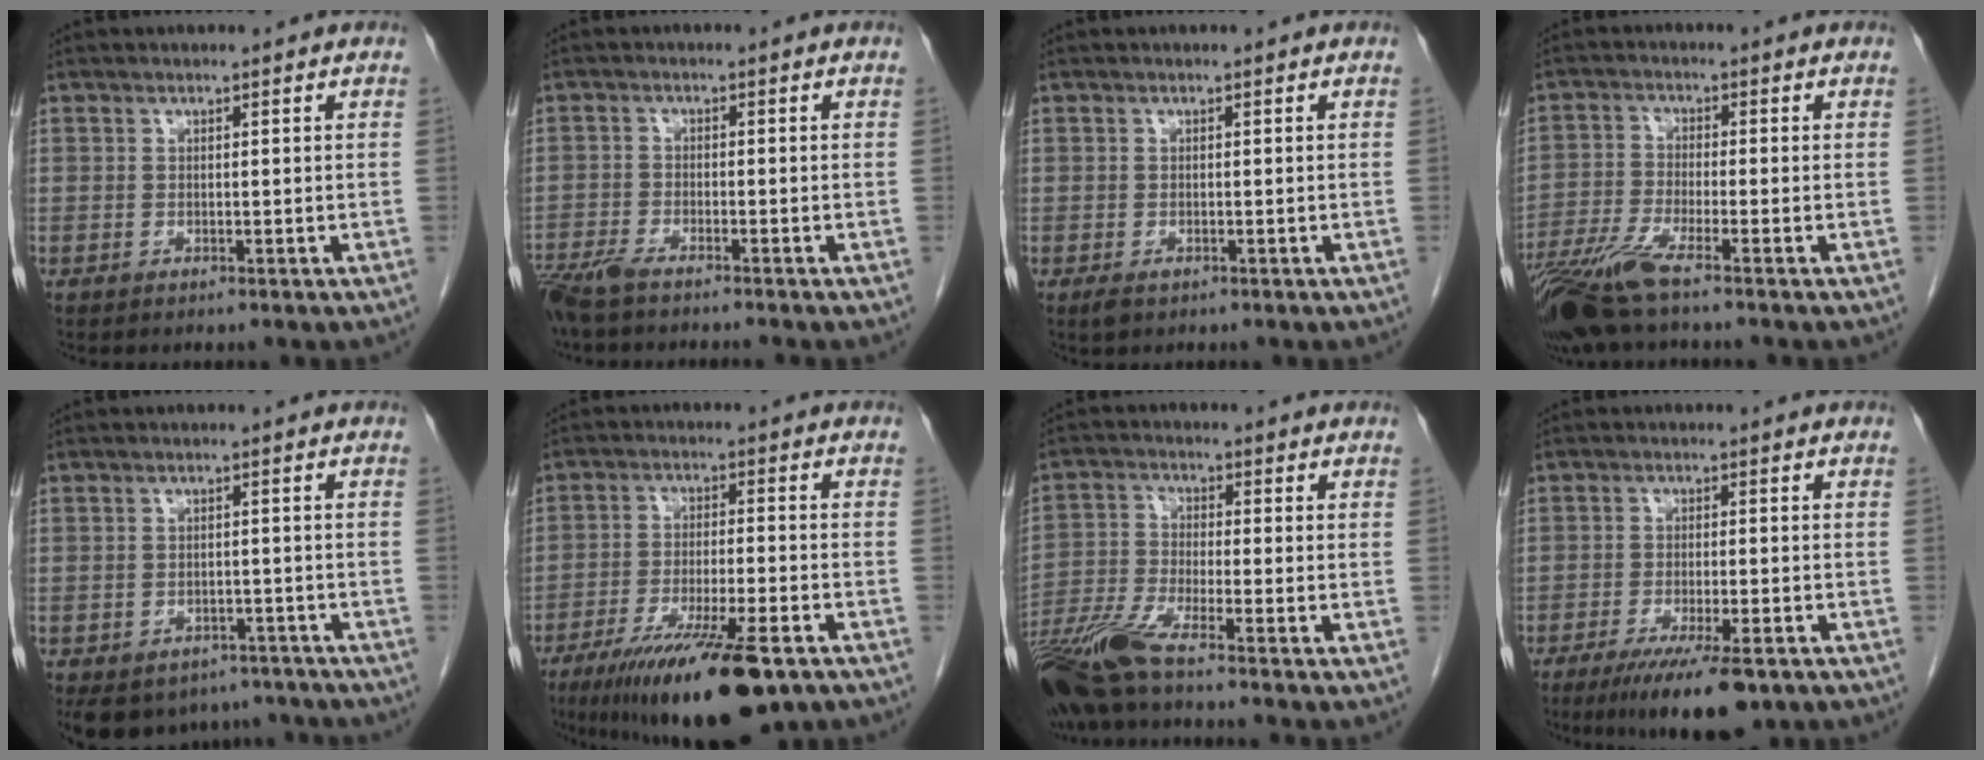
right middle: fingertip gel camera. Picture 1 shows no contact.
{"total": 6.1, "force": [-5.3, 0.3, 3.1], "torque": [-0.051, -0.016, -0.096]}
{"total": 1.3, "force": [-0.7, 0.6, 0.9], "torque": [-0.018, -0.002, -0.007]}
{"total": 8.0, "force": [-5.9, -0.1, 5.4], "torque": [-0.112, -0.024, -0.114]}
{"total": 12.2, "force": [-9.2, 7.4, 3.0], "torque": [-0.067, 0.010, -0.106]}
{"total": 16.6, "force": [-10.9, 2.6, 12.2], "torque": [-0.182, -0.036, -0.178]}
{"total": 9.4, "force": [-7.5, -0.7, 5.6], "torque": [-0.113, -0.033, -0.146]}
{"total": 10.1, "force": [-6.8, 1.9, 7.3], "torque": [-0.111, -0.020, -0.103]}